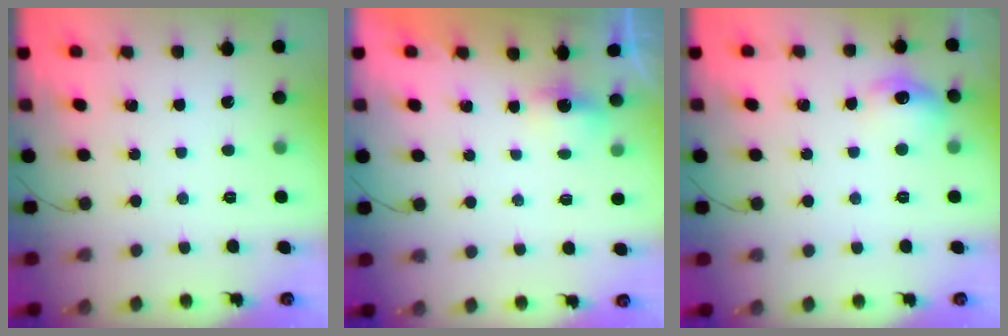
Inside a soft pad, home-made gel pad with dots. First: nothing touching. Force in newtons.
{"total": 2.9, "press": 2.8, "slide": 0.8}
{"total": 9.0, "press": 8.9, "slide": 1.2}